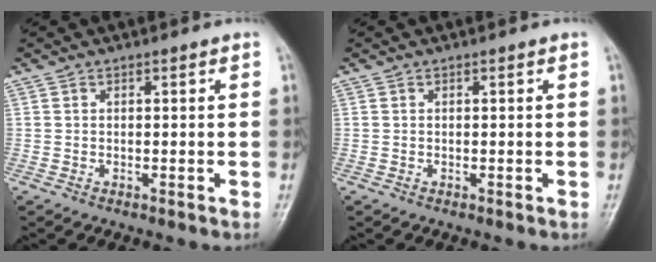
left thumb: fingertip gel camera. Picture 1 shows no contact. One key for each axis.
{"total": 0.0}